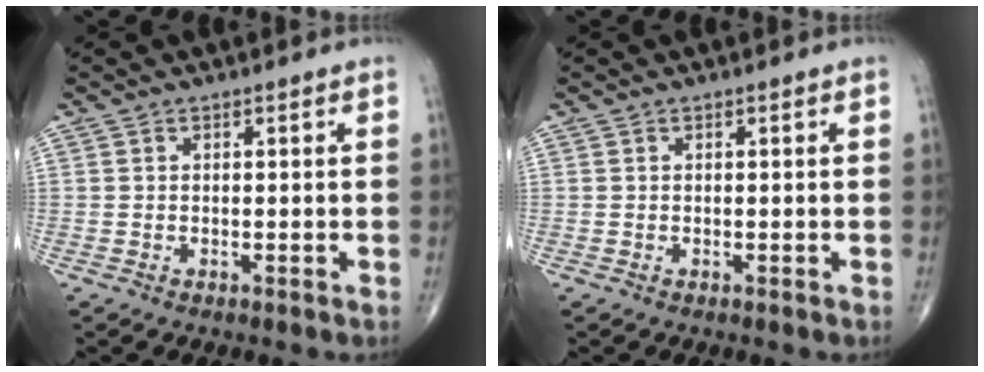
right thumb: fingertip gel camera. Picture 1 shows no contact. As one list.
[{"total": 0.0}]